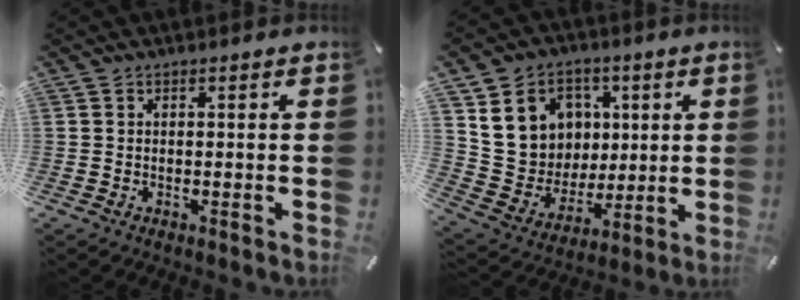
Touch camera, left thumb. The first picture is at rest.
{"total": 14.6, "force": [4.9, 13.1, 4.2], "torque": [-0.074, -0.021, 0.108]}